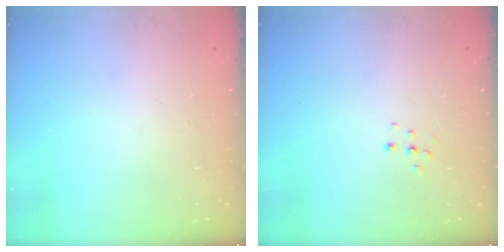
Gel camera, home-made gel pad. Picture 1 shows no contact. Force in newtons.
{"total": 4.7, "press": 4.7, "slide": 0.4}